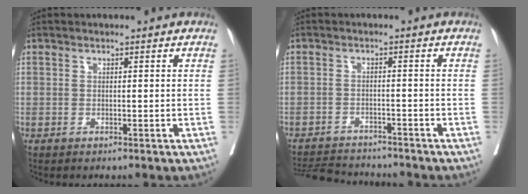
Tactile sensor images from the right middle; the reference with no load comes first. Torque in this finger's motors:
{"motor_torque": [-0.05, -0.10, 0.01, 0.00]}